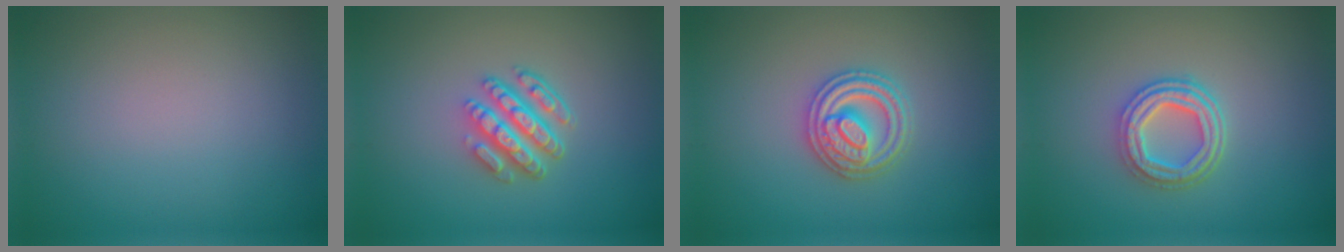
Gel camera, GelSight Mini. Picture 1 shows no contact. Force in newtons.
{"total": 4.7, "press": 3.5, "slide": 3.1}
{"total": 3.7, "press": 3.6, "slide": 0.6}
{"total": 4.1, "press": 3.3, "slide": 2.5}